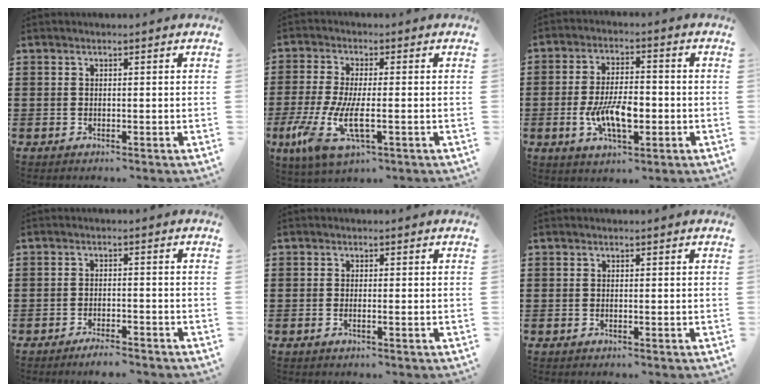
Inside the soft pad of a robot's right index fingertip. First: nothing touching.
{"total": 9.1, "force": [-3.2, 2.4, 8.2], "torque": [-0.190, -0.022, -0.059]}
{"total": 8.3, "force": [-2.0, 3.7, 7.2], "torque": [-0.155, -0.002, -0.039]}
{"total": 2.1, "force": [-2.0, 0.1, 0.6], "torque": [-0.014, 0.001, -0.039]}
{"total": 0.9, "force": [-0.5, 0.0, 0.8], "torque": [-0.013, -0.004, -0.008]}
{"total": 0.0}